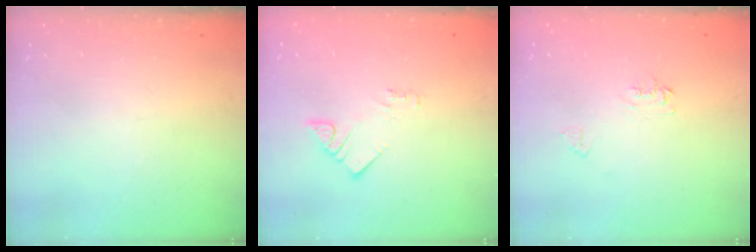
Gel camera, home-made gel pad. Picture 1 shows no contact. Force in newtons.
{"total": 3.3, "press": 3.2, "slide": 0.6}
{"total": 5.0, "press": 5.0, "slide": 0.6}